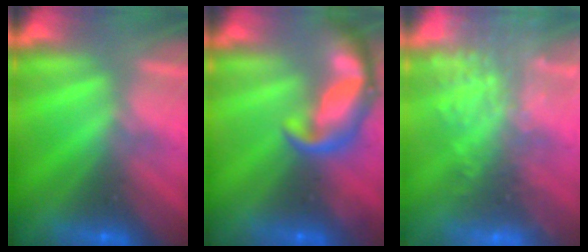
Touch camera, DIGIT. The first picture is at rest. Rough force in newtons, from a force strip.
{"total": 7.0}
{"total": 6.6}